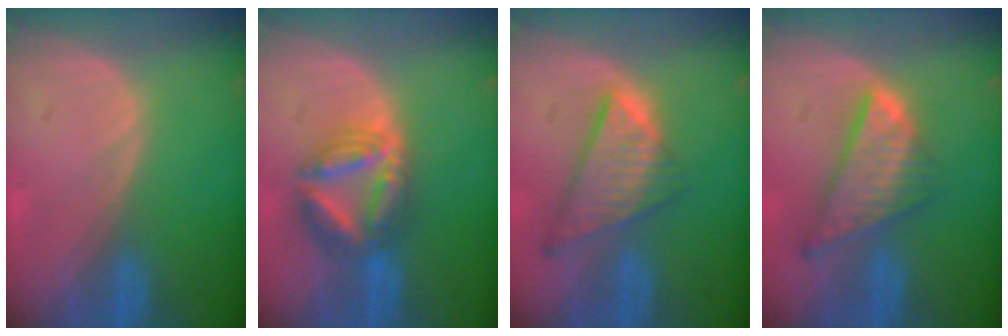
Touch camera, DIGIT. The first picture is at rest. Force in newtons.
{"total": 7.6, "press": 7.6, "slide": 0.8}
{"total": 8.6, "press": 7.3, "slide": 4.5}
{"total": 8.7, "press": 7.5, "slide": 4.4}